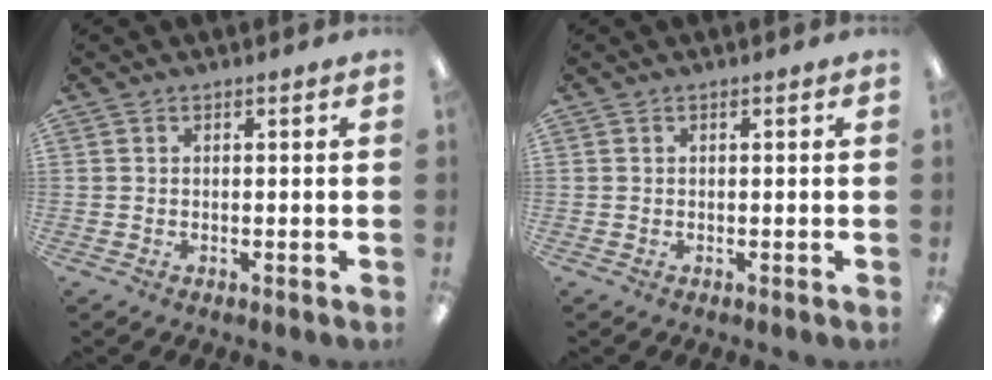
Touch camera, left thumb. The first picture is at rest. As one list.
[{"total": 0.0}]